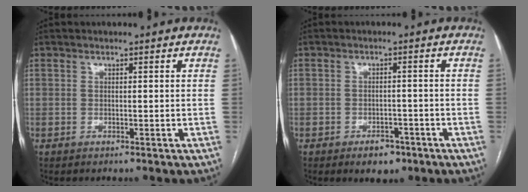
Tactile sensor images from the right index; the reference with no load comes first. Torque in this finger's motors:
{"motor_torque": [-0.08, -0.02, -0.16, -0.09]}